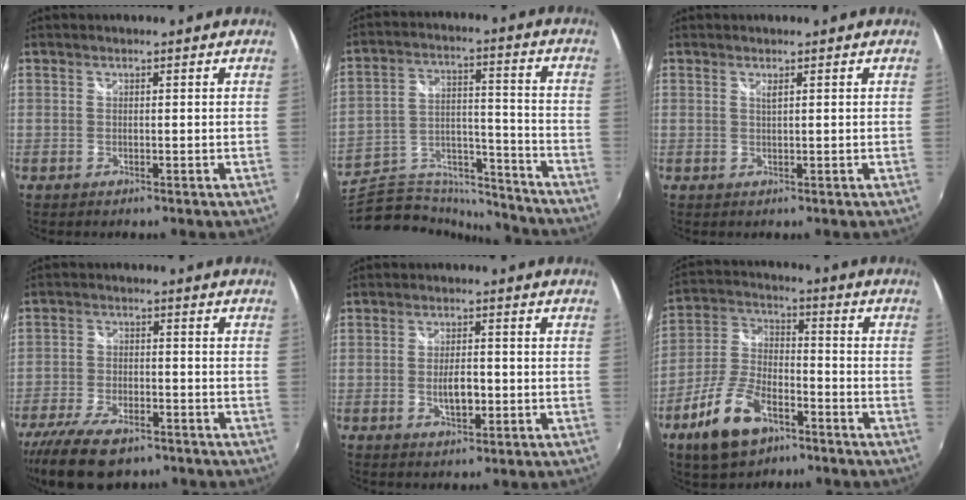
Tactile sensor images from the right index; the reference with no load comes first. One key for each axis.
{"total": 21.3, "fx": -18.9, "fy": 6.5, "fz": 7.4, "tx": -0.142, "ty": 0.017, "tz": -0.291}
{"total": 0.8, "fx": 0.6, "fy": -0.4, "fz": 0.5, "tx": -0.008, "ty": 0.000, "tz": 0.010}
{"total": 13.5, "fx": -9.6, "fy": 5.7, "fz": 7.6, "tx": -0.178, "ty": -0.030, "tz": -0.169}
{"total": 4.5, "fx": -0.9, "fy": 2.1, "fz": 3.9, "tx": -0.073, "ty": -0.003, "tz": -0.014}
{"total": 13.8, "fx": -8.0, "fy": 6.9, "fz": 8.9, "tx": -0.196, "ty": 0.002, "tz": -0.146}